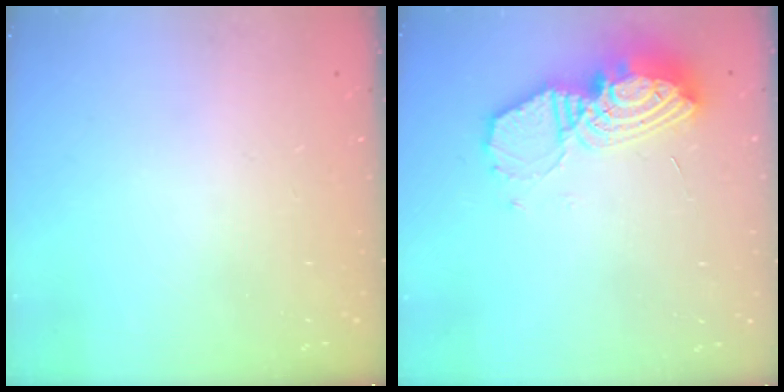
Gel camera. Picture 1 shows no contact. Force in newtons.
{"total": 14.6, "press": 14.5, "slide": 1.5}